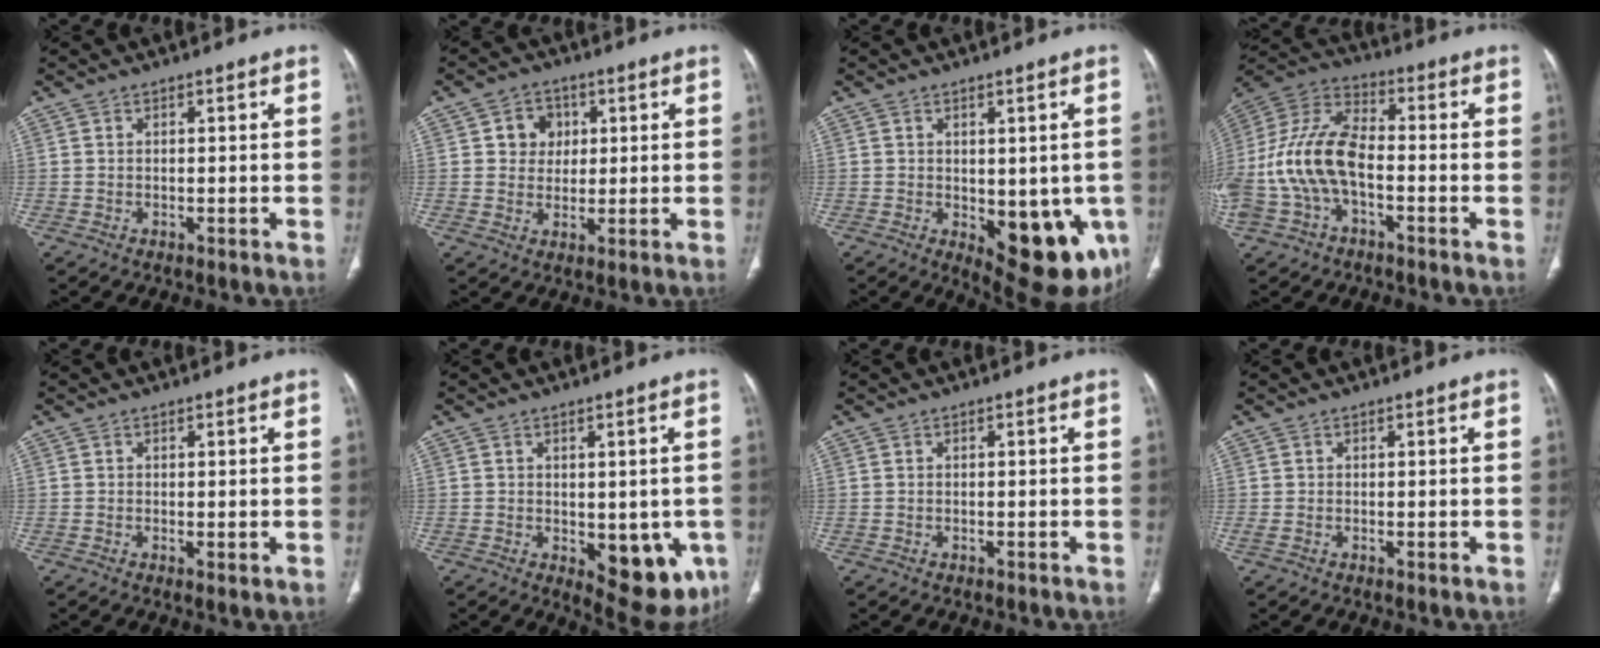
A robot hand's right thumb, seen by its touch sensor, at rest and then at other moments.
{"total": 5.7, "force": [1.5, 5.1, 2.2], "torque": [-0.004, 0.001, 0.022]}
{"total": 14.6, "force": [-3.8, 6.9, 12.3], "torque": [-0.125, -0.018, -0.029]}
{"total": 17.6, "force": [-3.5, 9.9, 14.1], "torque": [-0.302, 0.039, -0.065]}
{"total": 1.1, "force": [0.0, 0.4, 1.0], "torque": [-0.021, -0.007, 0.000]}
{"total": 11.8, "force": [-3.0, 6.0, 9.7], "torque": [-0.083, -0.014, -0.022]}
{"total": 0.0}
{"total": 0.9, "force": [0.0, 0.4, 0.9], "torque": [-0.023, -0.005, -0.001]}